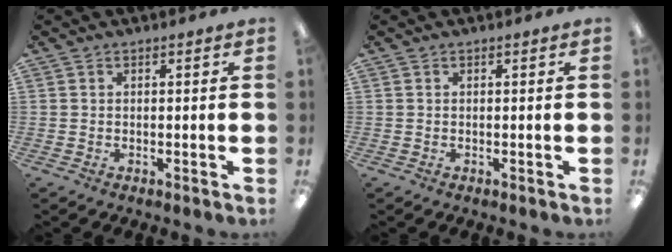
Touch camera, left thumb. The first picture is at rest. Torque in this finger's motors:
{"motor_torque": [0.01, 0.01, 0.00, 0.00, 0.00]}